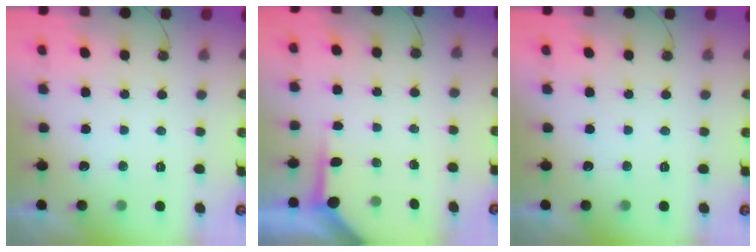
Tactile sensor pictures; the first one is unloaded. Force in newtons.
{"total": 3.6, "press": 3.6, "slide": 0.5}
{"total": 0.0}